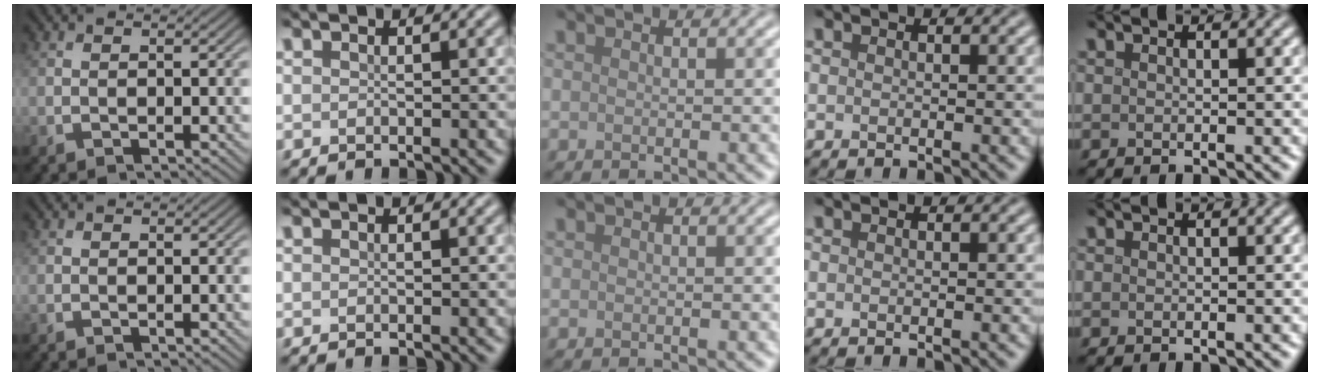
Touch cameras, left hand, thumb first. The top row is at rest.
{}